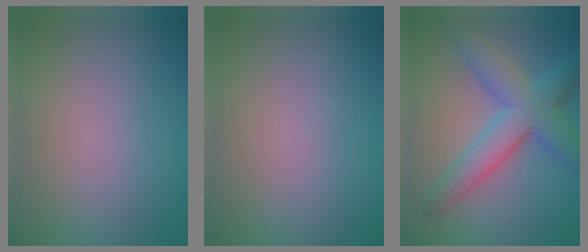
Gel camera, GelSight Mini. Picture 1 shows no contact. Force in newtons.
{"total": 0.0}
{"total": 6.8, "press": 6.8, "slide": 0.1}